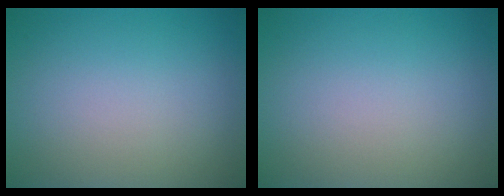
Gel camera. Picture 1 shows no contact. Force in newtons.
{"total": 0.0}